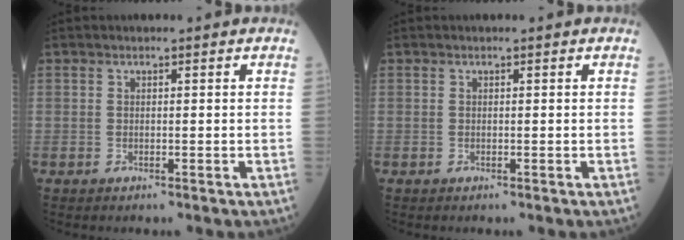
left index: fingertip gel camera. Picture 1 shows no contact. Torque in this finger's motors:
{"motor_torque": [0.00, 0.00, 0.00, 0.00]}